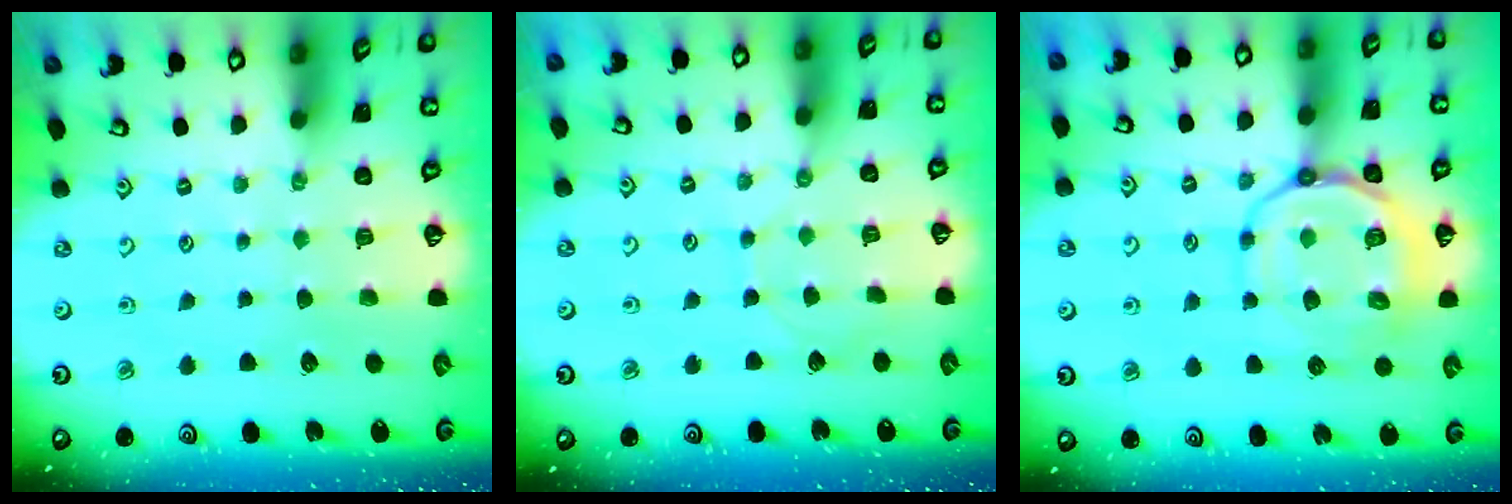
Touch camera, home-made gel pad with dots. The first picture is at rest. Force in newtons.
{"total": 4.1, "press": 4.1, "slide": 0.4}
{"total": 13.7, "press": 13.5, "slide": 1.7}